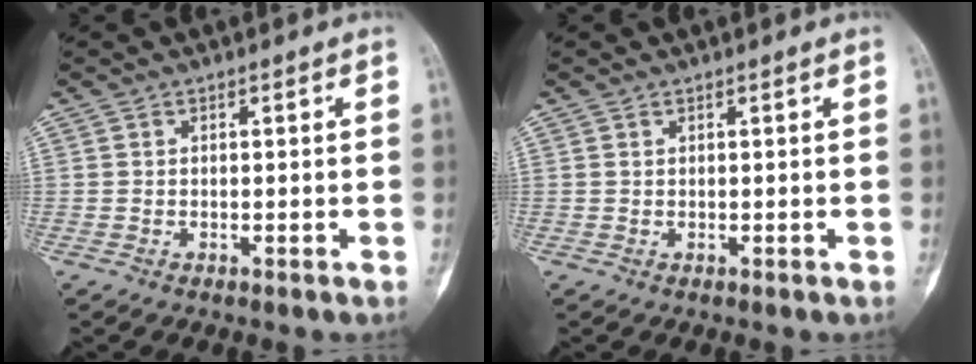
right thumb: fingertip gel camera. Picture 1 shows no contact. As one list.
[{"total": 0.0}]